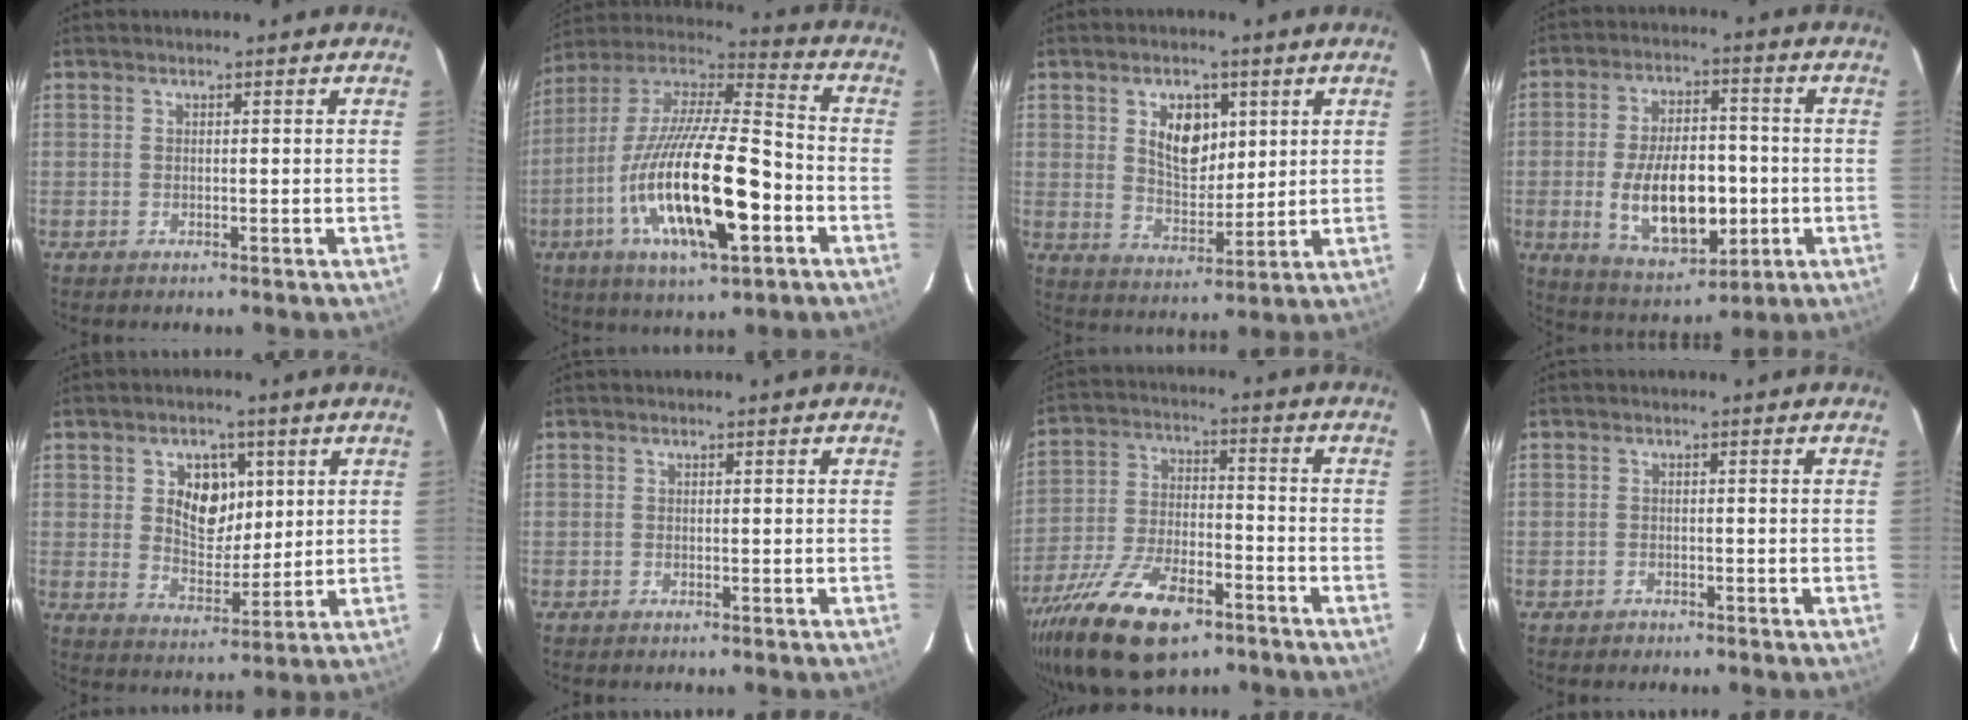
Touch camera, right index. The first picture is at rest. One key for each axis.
{"total": 24.6, "fx": -8.4, "fy": 6.8, "fz": 22.2, "tx": -0.414, "ty": -0.033, "tz": -0.153}
{"total": 8.8, "fx": 3.2, "fy": 5.5, "fz": 6.1, "tx": -0.100, "ty": 0.003, "tz": 0.062}
{"total": 15.8, "fx": -2.9, "fy": 8.1, "fz": 13.3, "tx": -0.249, "ty": 0.000, "tz": -0.027}
{"total": 8.5, "fx": 2.7, "fy": 5.9, "fz": 5.5, "tx": -0.091, "ty": 0.003, "tz": 0.051}
{"total": 0.0}
{"total": 18.9, "fx": -12.0, "fy": 7.9, "fz": 12.3, "tx": -0.257, "ty": -0.036, "tz": -0.208}
{"total": 1.2, "fx": -0.9, "fy": 0.9, "fz": 0.1, "tx": -0.002, "ty": 0.005, "tz": -0.011}